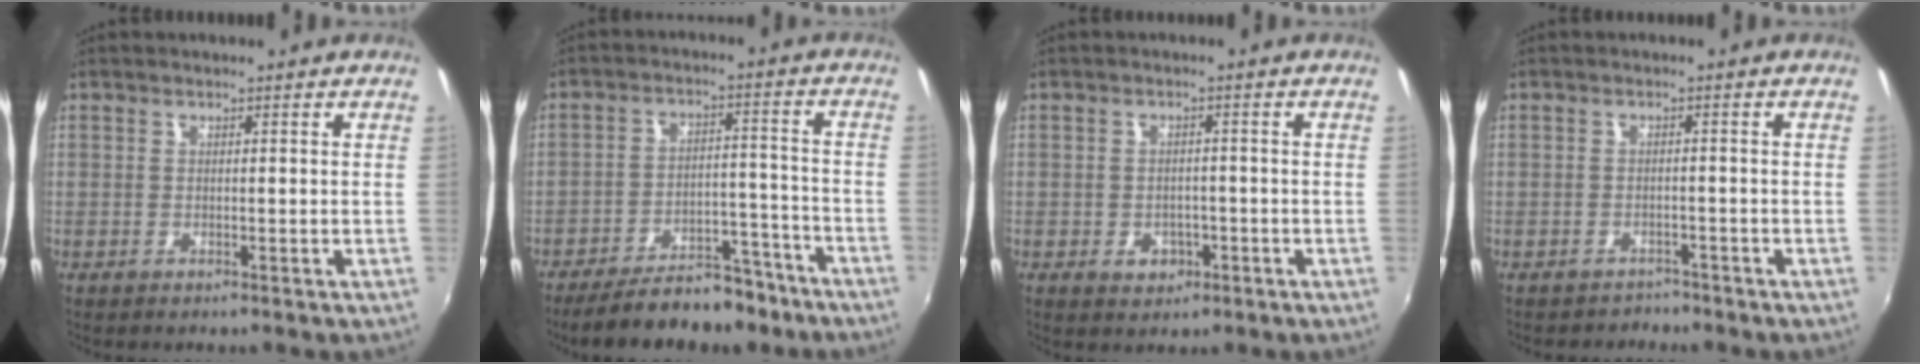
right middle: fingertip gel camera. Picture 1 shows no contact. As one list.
[{"total": 14.4, "force": [-11.9, 5.1, 6.3], "torque": [-0.122, 0.009, -0.165]}, {"total": 4.2, "force": [-1.9, 3.3, 1.8], "torque": [-0.039, -0.005, -0.022]}, {"total": 4.2, "force": [-3.8, 1.7, 0.3], "torque": [-0.019, -0.018, -0.056]}]